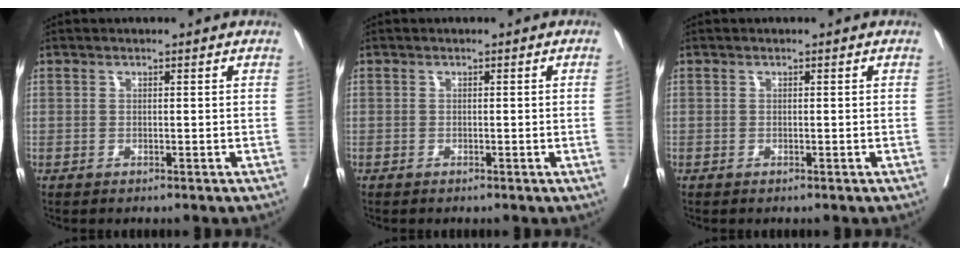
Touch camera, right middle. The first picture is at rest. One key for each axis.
{"total": 1.0, "fx": -0.2, "fy": -0.5, "fz": 0.9, "tx": -0.003, "ty": 0.002, "tz": -0.003}
{"total": 0.0}